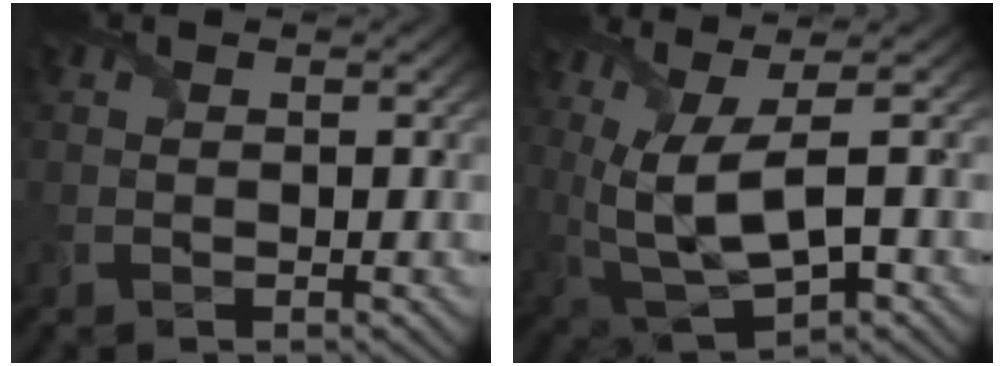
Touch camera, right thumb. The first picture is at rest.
{"total": 9.6, "force": [1.5, 3.4, 8.9], "torque": [-0.209, 0.000, 0.039]}